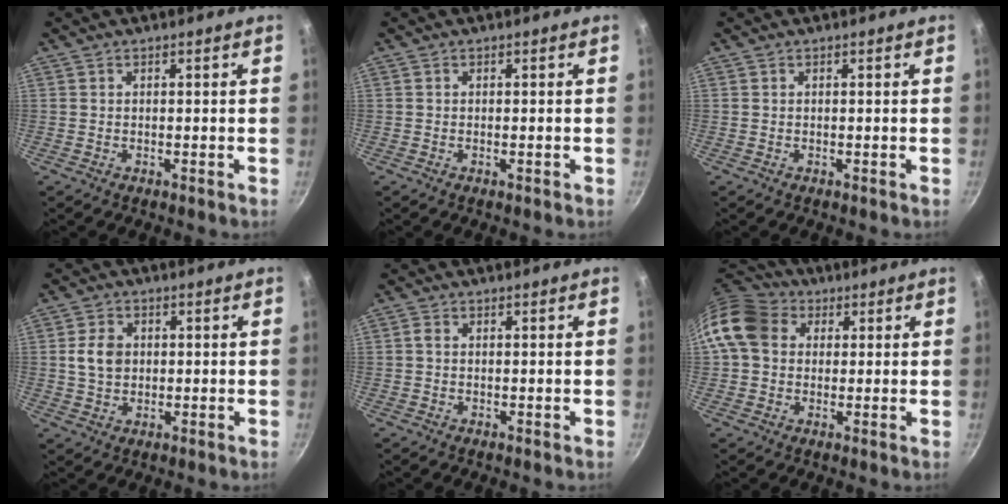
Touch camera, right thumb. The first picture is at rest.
{"total": 0.5, "force": [-0.2, 0.0, 0.5], "torque": [-0.007, 0.001, -0.003]}
{"total": 0.0}
{"total": 5.6, "force": [0.7, 4.3, 3.5], "torque": [-0.053, 0.004, 0.010]}
{"total": 0.9, "force": [0.1, 0.7, 0.6], "torque": [-0.010, 0.004, 0.001]}
{"total": 11.9, "force": [2.5, 9.8, 6.3], "torque": [-0.102, 0.023, 0.030]}